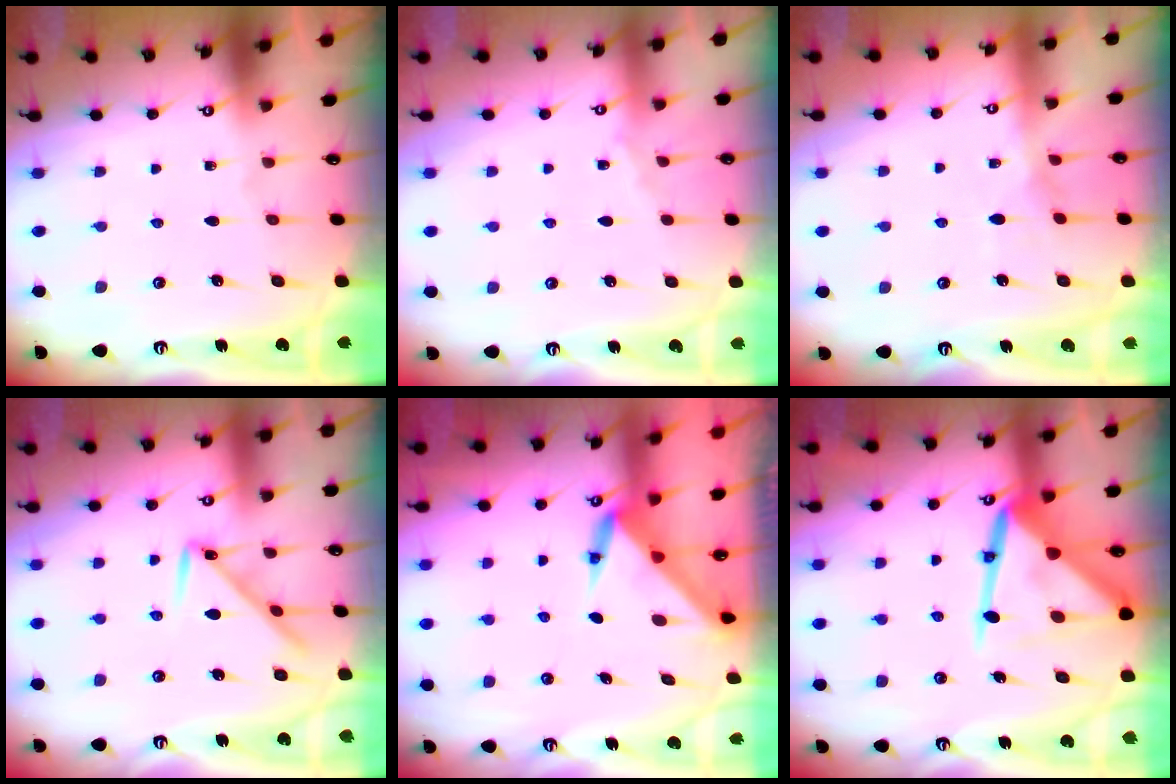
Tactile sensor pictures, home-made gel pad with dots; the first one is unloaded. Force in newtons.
{"total": 2.8, "press": 2.8, "slide": 0.5}
{"total": 6.8, "press": 6.8, "slide": 0.8}
{"total": 8.3, "press": 8.3, "slide": 0.7}
{"total": 3.5, "press": 3.5, "slide": 0.2}
{"total": 15.3, "press": 15.2, "slide": 1.4}